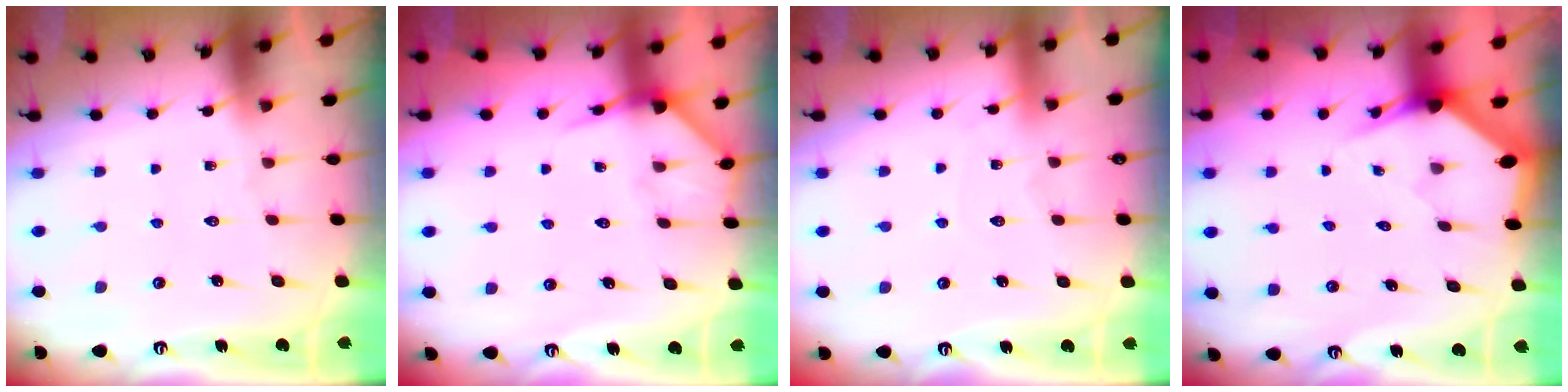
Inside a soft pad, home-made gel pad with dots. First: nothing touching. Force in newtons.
{"total": 5.8, "press": 5.8, "slide": 0.4}
{"total": 2.7, "press": 2.7, "slide": 0.2}
{"total": 3.0, "press": 3.0, "slide": 0.2}